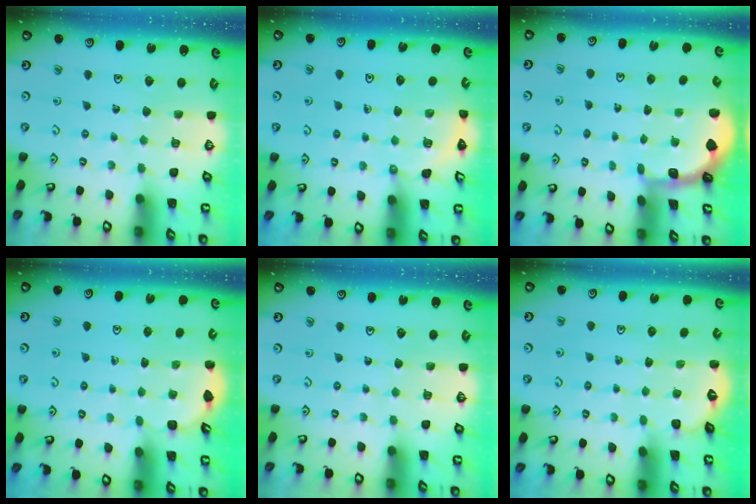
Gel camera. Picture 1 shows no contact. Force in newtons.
{"total": 5.3, "press": 4.9, "slide": 1.9}
{"total": 1.6, "press": 1.6, "slide": 0.3}
{"total": 2.3, "press": 1.8, "slide": 1.4}
{"total": 0.0}
{"total": 1.5, "press": 1.0, "slide": 1.1}